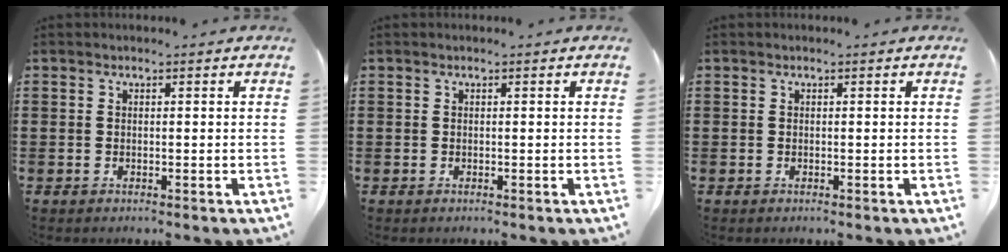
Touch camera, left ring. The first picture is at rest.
{"total": 0.0}
{"total": 0.0}